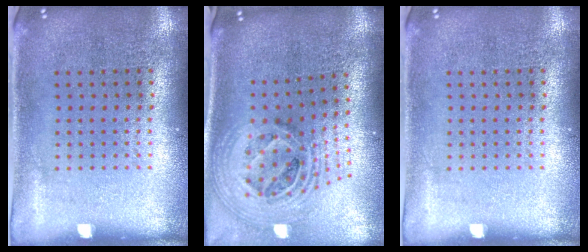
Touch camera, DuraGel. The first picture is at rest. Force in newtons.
{"total": 2.5, "press": 1.8, "slide": 1.7}
{"total": 0.0}